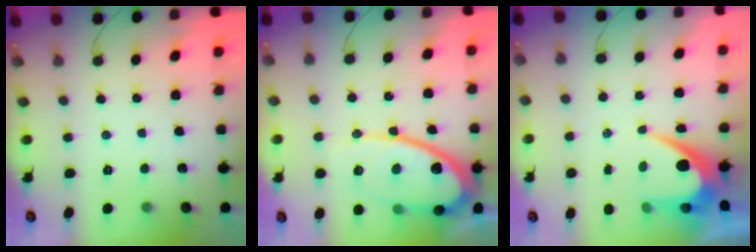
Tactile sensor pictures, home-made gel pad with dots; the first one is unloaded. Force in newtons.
{"total": 19.0, "press": 18.9, "slide": 1.9}
{"total": 8.1, "press": 8.1, "slide": 0.5}